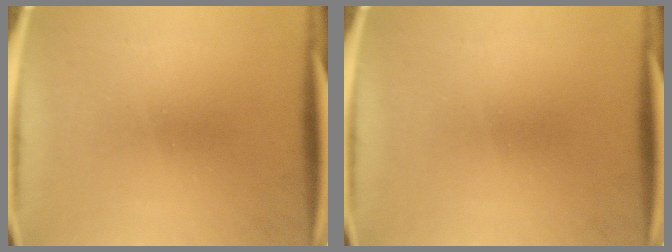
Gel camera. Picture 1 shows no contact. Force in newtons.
{"total": 0.0}